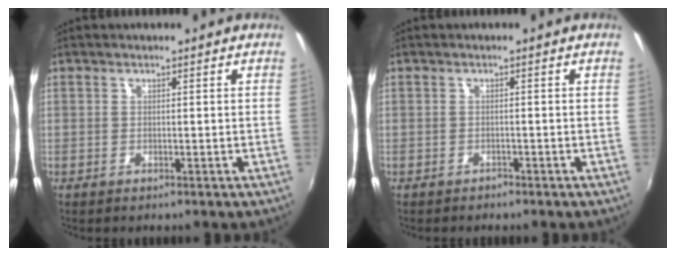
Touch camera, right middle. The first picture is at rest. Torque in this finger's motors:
{"motor_torque": [-0.17, -0.84, 0.03, 0.01]}